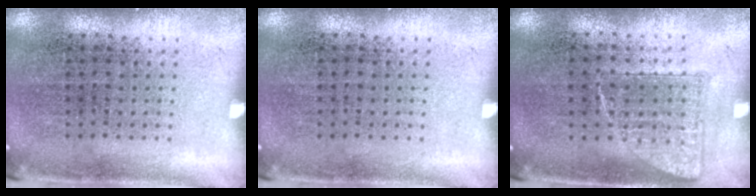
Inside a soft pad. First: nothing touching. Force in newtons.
{"total": 0.0}
{"total": 0.8, "press": 0.8, "slide": 0.1}